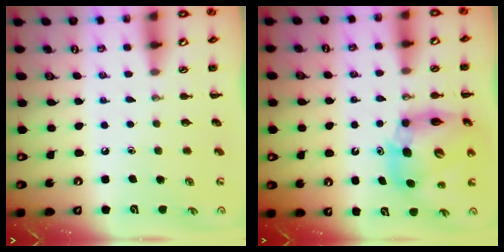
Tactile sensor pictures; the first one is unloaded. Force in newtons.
{"total": 11.9, "press": 11.4, "slide": 3.4}